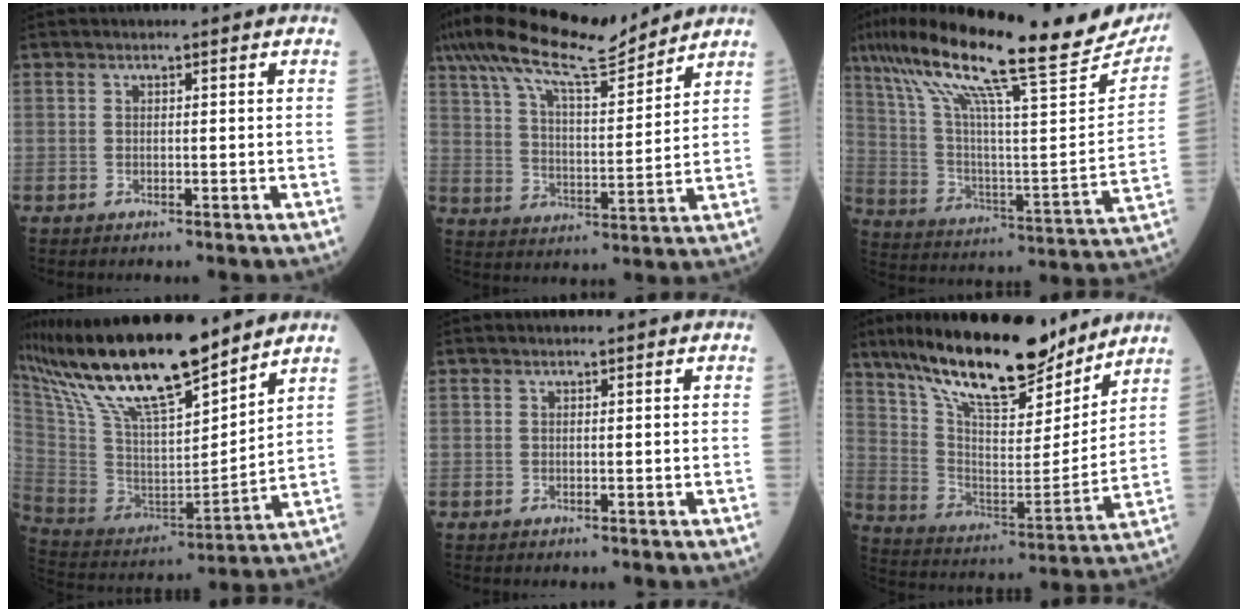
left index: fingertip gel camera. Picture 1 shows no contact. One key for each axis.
{"total": 14.7, "fx": 12.6, "fy": 1.8, "fz": 7.2, "tx": -0.139, "ty": 0.011, "tz": 0.216}
{"total": 28.7, "fx": 22.3, "fy": 3.9, "fz": 17.5, "tx": -0.301, "ty": 0.003, "tz": 0.328}
{"total": 21.8, "fx": 17.3, "fy": 3.7, "fz": 12.8, "tx": -0.251, "ty": 0.002, "tz": 0.323}
{"total": 0.0}
{"total": 20.7, "fx": 16.7, "fy": 5.3, "fz": 11.1, "tx": -0.193, "ty": -0.006, "tz": 0.287}